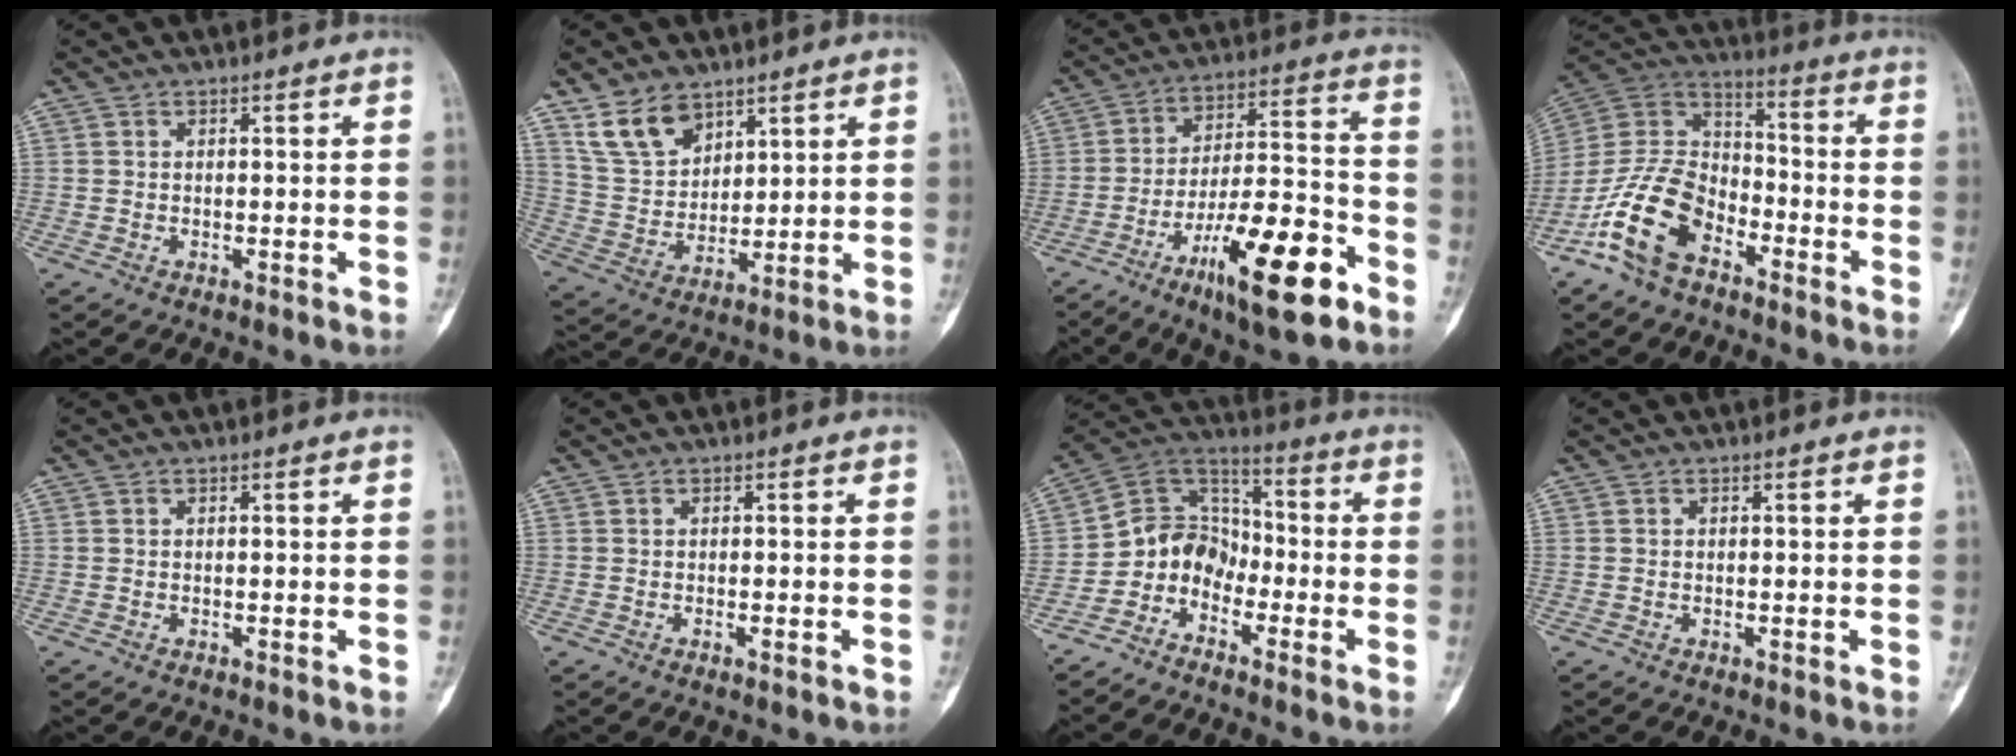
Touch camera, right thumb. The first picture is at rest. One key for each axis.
{"total": 10.4, "fx": 6.9, "fy": 6.3, "fz": 4.5, "tx": -0.068, "ty": -0.031, "tz": 0.146}
{"total": 18.7, "fx": -9.9, "fy": 5.1, "fz": 15.0, "tx": -0.245, "ty": 0.064, "tz": -0.155}
{"total": 15.7, "fx": -8.7, "fy": 9.2, "fz": 9.3, "tx": -0.176, "ty": 0.068, "tz": -0.171}
{"total": 0.0}
{"total": 0.8, "fx": -0.4, "fy": 0.2, "fz": 0.7, "tx": -0.014, "ty": 0.001, "tz": -0.004}
{"total": 8.9, "fx": -4.6, "fy": 6.9, "fz": 3.2, "tx": -0.036, "ty": 0.082, "tz": -0.105}
{"total": 0.0}